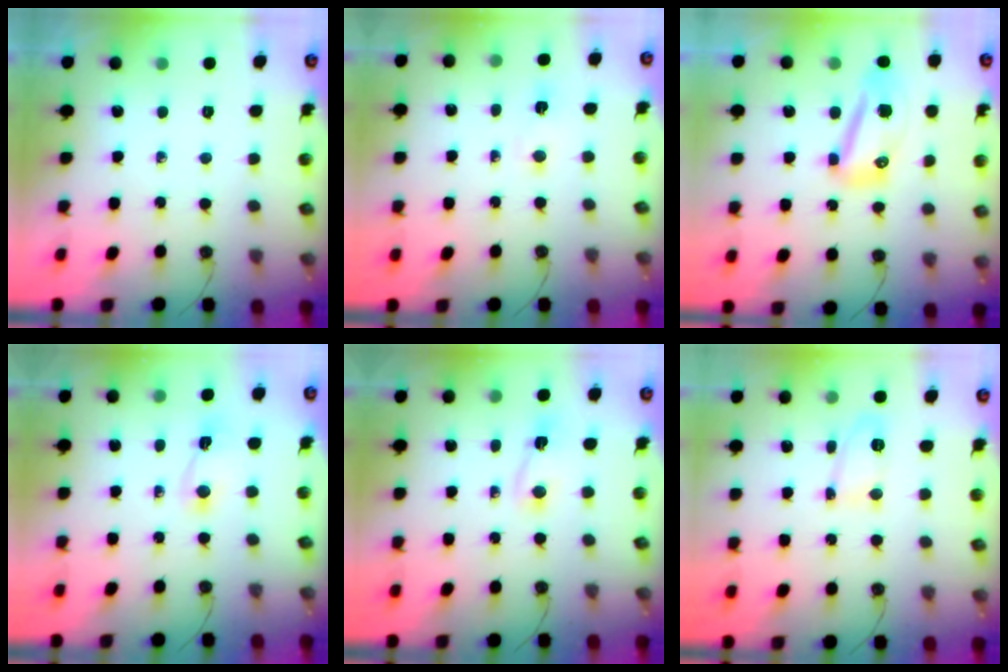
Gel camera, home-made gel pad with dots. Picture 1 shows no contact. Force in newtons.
{"total": 8.3, "press": 2.8, "slide": 7.9}
{"total": 9.5, "press": 9.4, "slide": 1.7}
{"total": 2.3, "press": 2.3, "slide": 0.3}
{"total": 2.4, "press": 2.4, "slide": 0.6}
{"total": 20.9, "press": 8.5, "slide": 19.1}